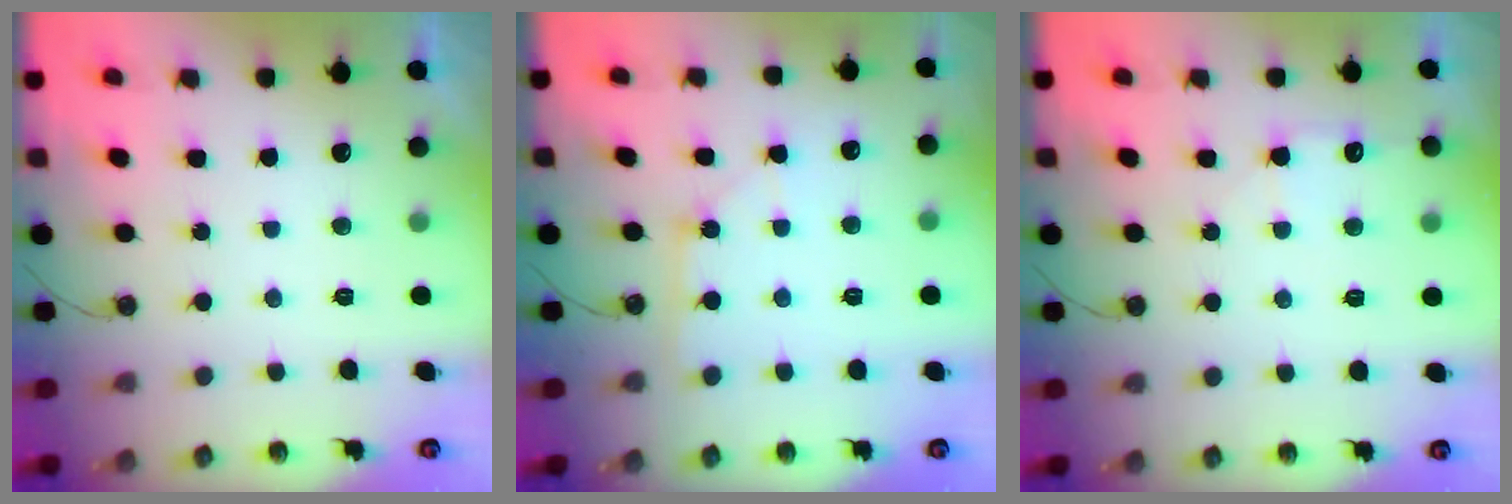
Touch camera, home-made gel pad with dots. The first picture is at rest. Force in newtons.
{"total": 2.0, "press": 2.0, "slide": 0.3}
{"total": 7.1, "press": 7.1, "slide": 0.7}